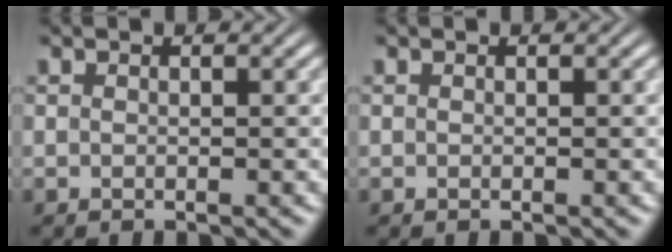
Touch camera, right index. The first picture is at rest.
{"total": 0.0}